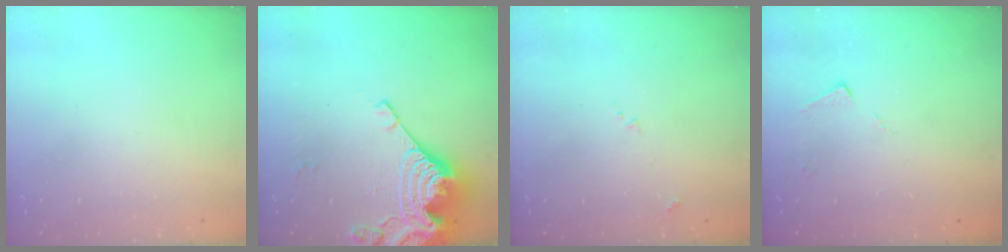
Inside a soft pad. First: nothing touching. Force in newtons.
{"total": 15.1, "press": 15.0, "slide": 1.5}
{"total": 7.5, "press": 7.5, "slide": 0.9}
{"total": 3.6, "press": 3.6, "slide": 0.5}